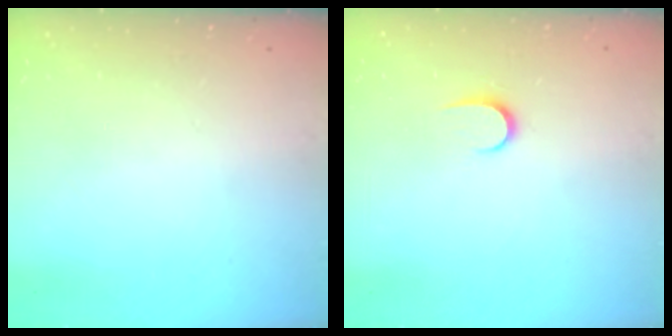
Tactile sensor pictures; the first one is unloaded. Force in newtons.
{"total": 5.4, "press": 5.4, "slide": 0.6}